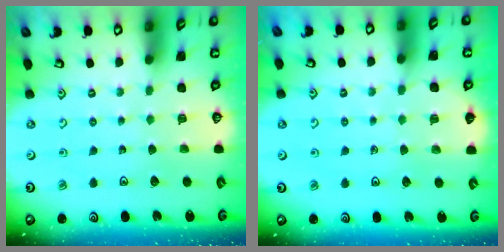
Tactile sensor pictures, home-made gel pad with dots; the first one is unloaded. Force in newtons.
{"total": 3.7, "press": 3.5, "slide": 1.1}